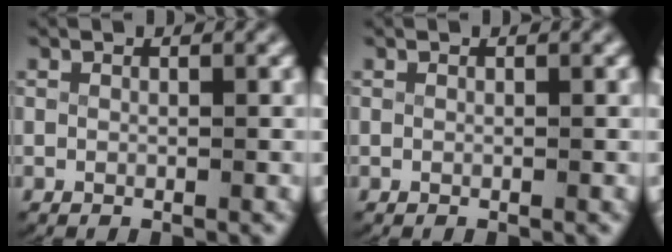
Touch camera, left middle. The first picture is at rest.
{"total": 0.0}